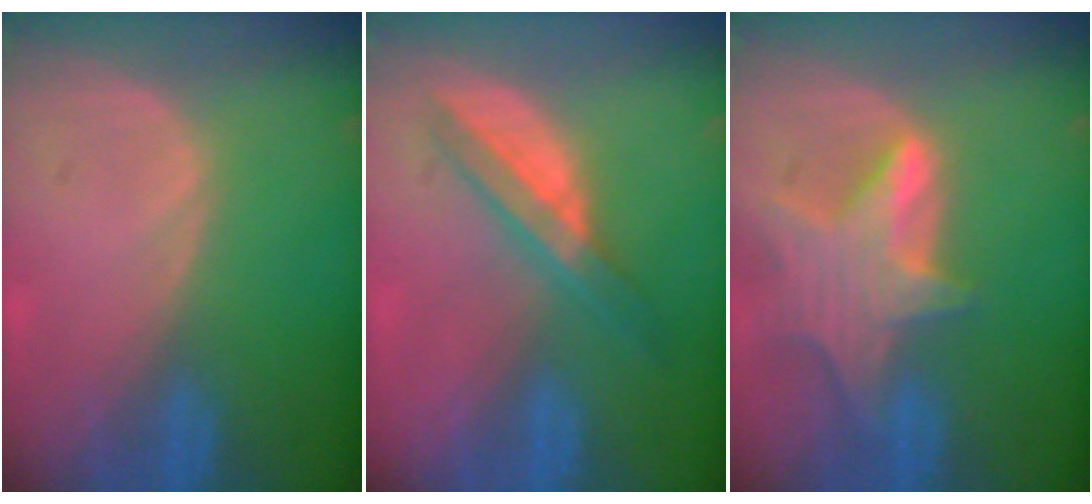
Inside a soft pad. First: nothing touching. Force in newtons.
{"total": 5.5, "press": 5.3, "slide": 1.6}
{"total": 8.1, "press": 7.3, "slide": 3.6}